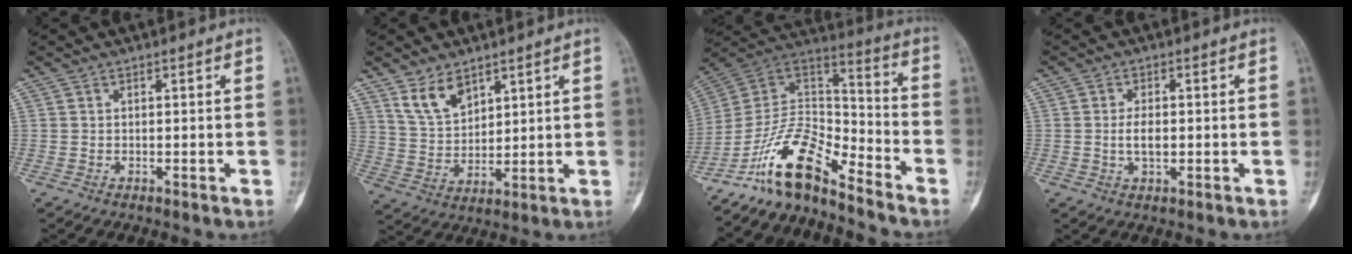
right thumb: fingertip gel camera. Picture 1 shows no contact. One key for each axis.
{"total": 7.4, "fx": 5.0, "fy": 4.2, "fz": 3.5, "tx": -0.047, "ty": -0.033, "tz": 0.107}
{"total": 14.5, "fx": -11.2, "fy": 4.9, "fz": 7.9, "tx": -0.133, "ty": 0.104, "tz": -0.214}
{"total": 3.5, "fx": -0.3, "fy": 1.8, "fz": 3.0, "tx": -0.049, "ty": 0.001, "tz": -0.007}